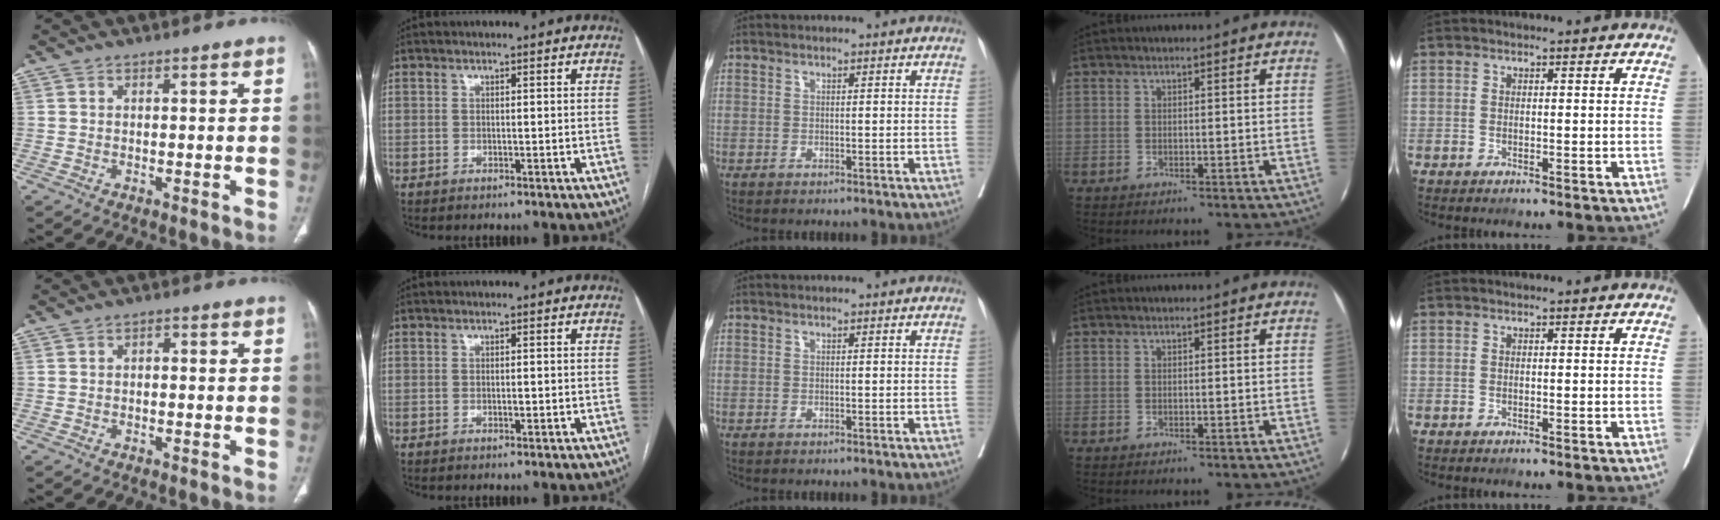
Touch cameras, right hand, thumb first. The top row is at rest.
{"thumb": {"total": 1.2, "force": [0.0, 0.7, 1.0], "torque": [-0.013, 0.007, -0.004]}, "index": {"total": 0.9, "force": [-0.2, 0.3, 0.8], "torque": [-0.014, 0.000, -0.004]}}